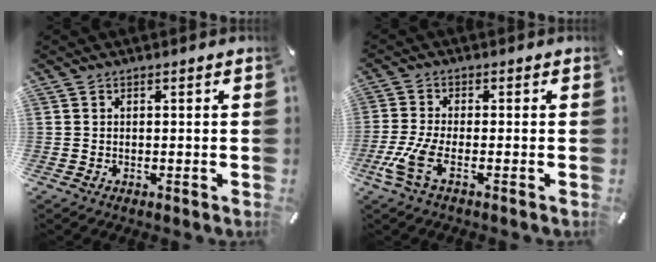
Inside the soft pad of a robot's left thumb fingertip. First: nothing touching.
{"total": 7.2, "force": [-2.6, 2.5, 6.2], "torque": [-0.146, -0.013, -0.048]}